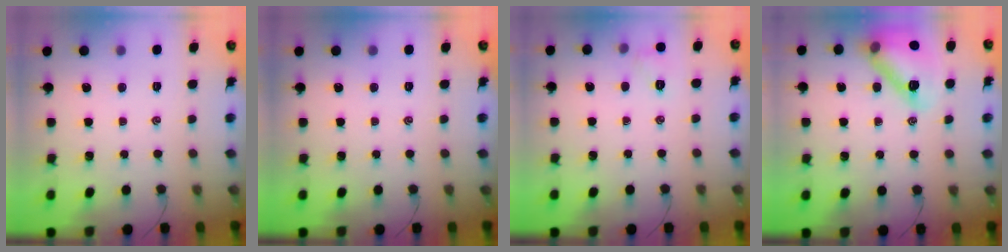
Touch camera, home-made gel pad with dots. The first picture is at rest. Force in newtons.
{"total": 0.0}
{"total": 5.6, "press": 5.4, "slide": 1.2}
{"total": 17.3, "press": 17.1, "slide": 2.3}